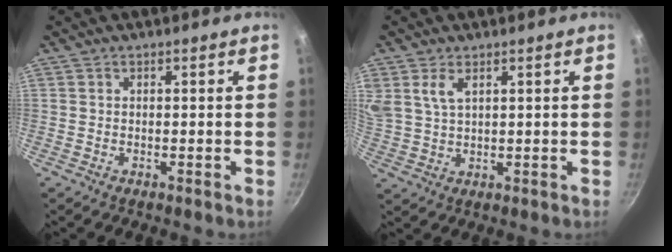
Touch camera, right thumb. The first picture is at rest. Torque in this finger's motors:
{"motor_torque": [0.24, 0.24, 0.76, 0.55, 0.06]}